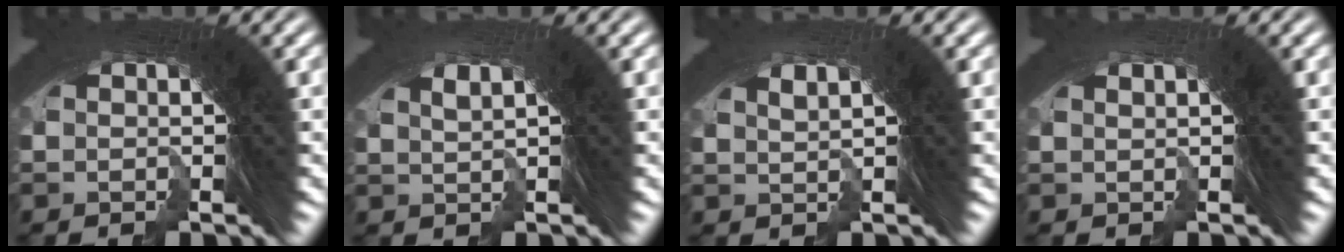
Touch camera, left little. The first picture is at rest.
{"total": 2.2, "force": [0.1, 1.4, 1.6], "torque": [-0.051, -0.003, 0.002]}
{"total": 1.5, "force": [-0.1, 1.0, 1.1], "torque": [-0.044, -0.009, 0.001]}
{"total": 0.6, "force": [-0.4, -0.3, -0.4], "torque": [0.001, -0.006, -0.002]}